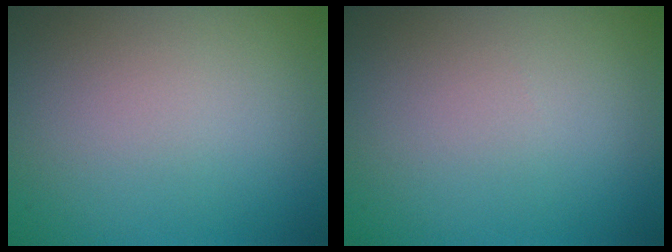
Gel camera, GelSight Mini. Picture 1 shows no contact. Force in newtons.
{"total": 0.0}